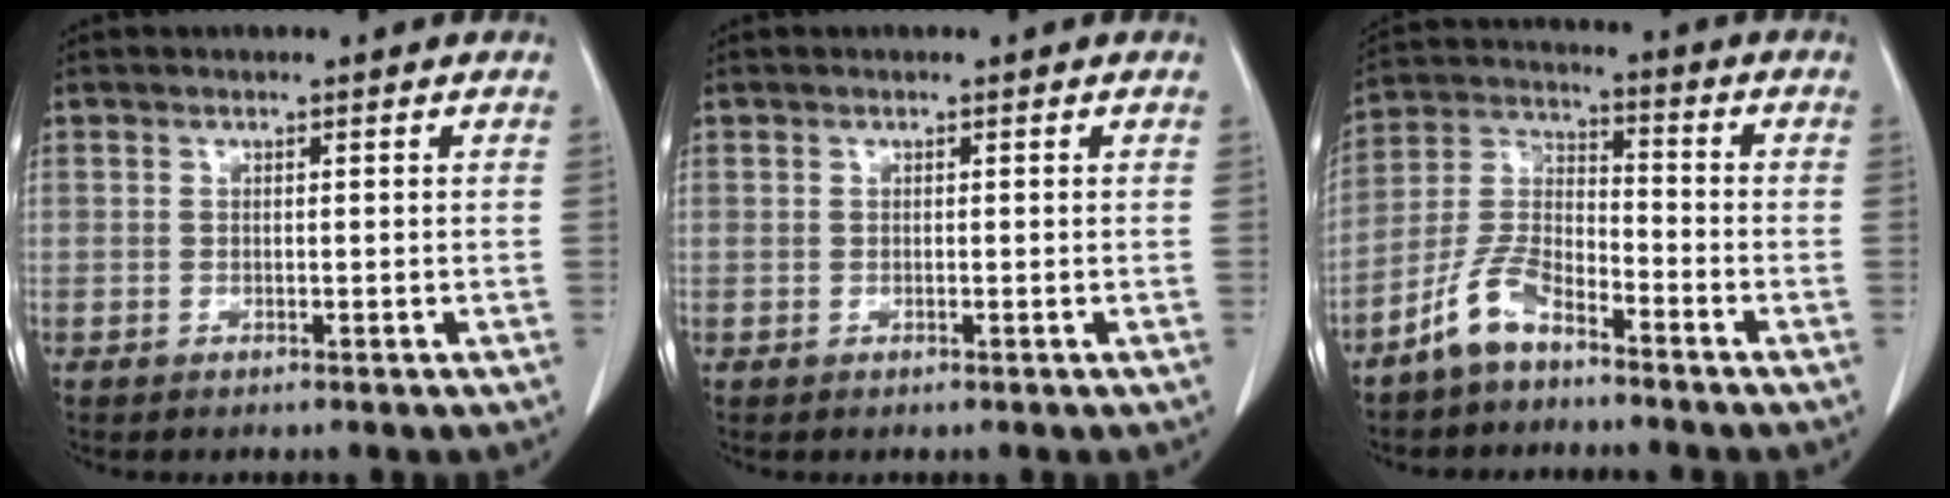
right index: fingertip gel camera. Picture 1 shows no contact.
{"total": 0.0}
{"total": 8.0, "force": [-5.8, 2.9, 4.6], "torque": [-0.109, 0.003, -0.121]}